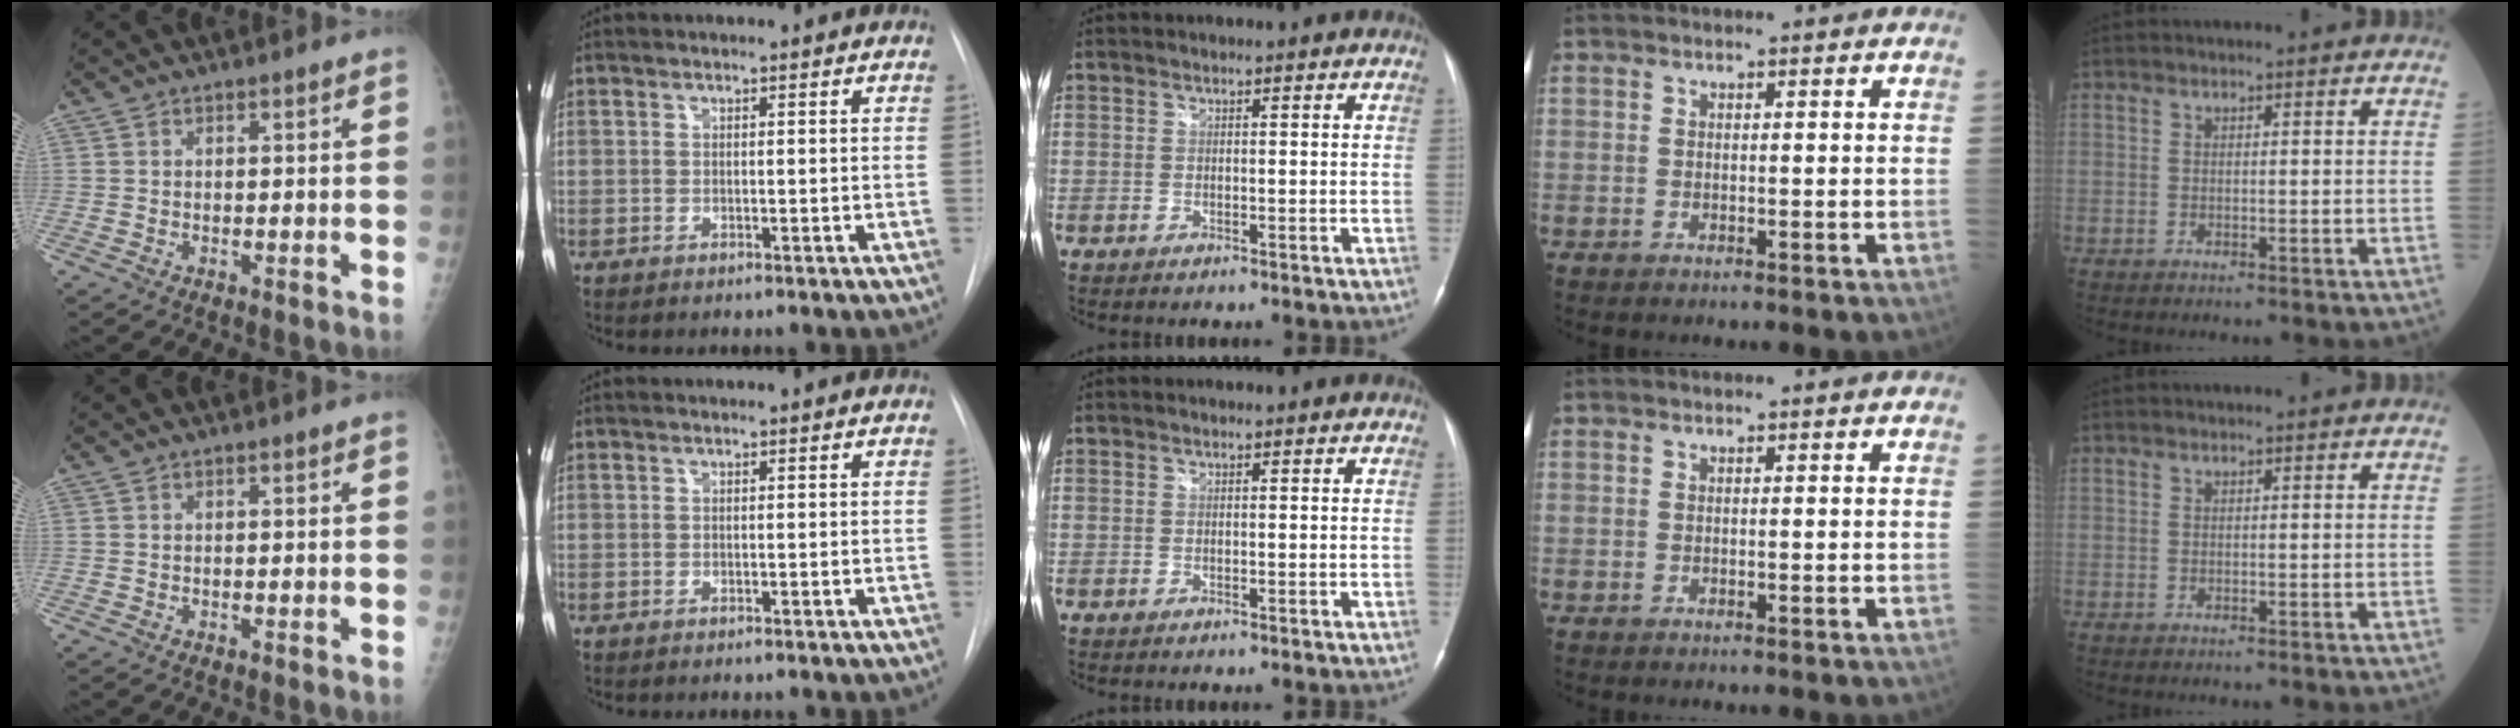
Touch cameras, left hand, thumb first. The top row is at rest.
{}